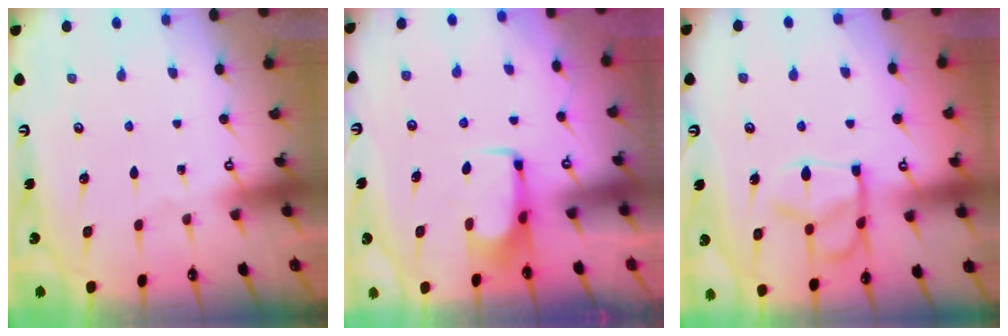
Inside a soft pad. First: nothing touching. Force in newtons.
{"total": 1.7, "press": 1.6, "slide": 0.5}
{"total": 12.1, "press": 12.0, "slide": 1.2}